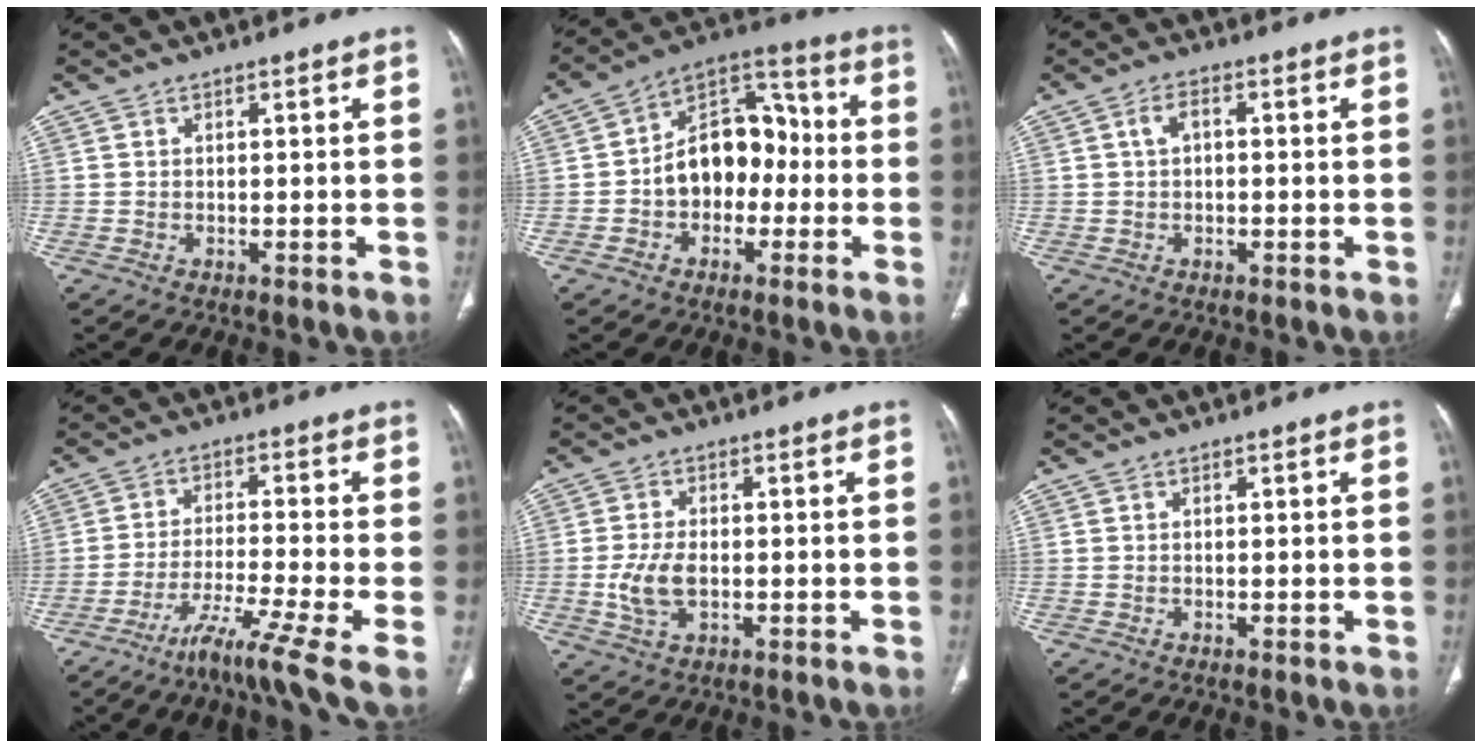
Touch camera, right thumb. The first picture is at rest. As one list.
[{"total": 14.1, "force": [-1.7, 10.0, 9.7], "torque": [-0.111, 0.049, -0.039]}, {"total": 2.9, "force": [0.3, 1.7, 2.3], "torque": [-0.040, 0.010, 0.002]}, {"total": 10.8, "force": [-6.1, -0.3, 9.0], "torque": [-0.178, 0.017, -0.109]}, {"total": 5.9, "force": [-0.8, 3.4, 4.7], "torque": [-0.104, 0.001, -0.013]}, {"total": 0.0}]